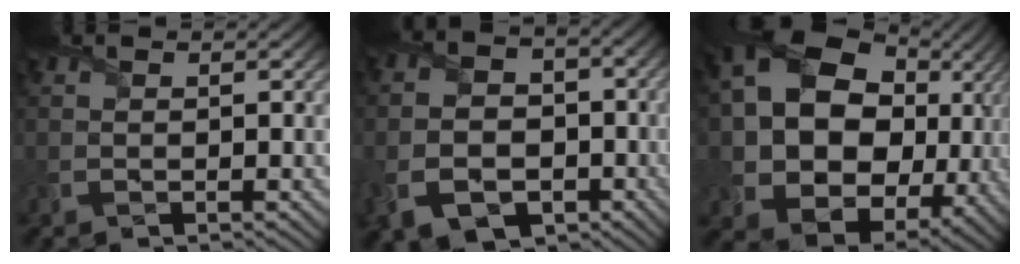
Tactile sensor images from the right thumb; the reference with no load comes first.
{"total": 10.4, "force": [-4.2, 7.8, 5.4], "torque": [-0.121, -0.041, -0.083]}
{"total": 17.5, "force": [1.1, 13.6, 11.0], "torque": [-0.226, -0.025, 0.035]}